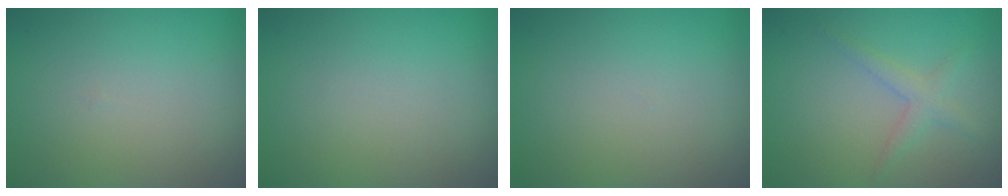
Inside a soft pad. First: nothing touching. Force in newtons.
{"total": 0.0}
{"total": 0.0}
{"total": 1.8, "press": 1.8, "slide": 0.0}